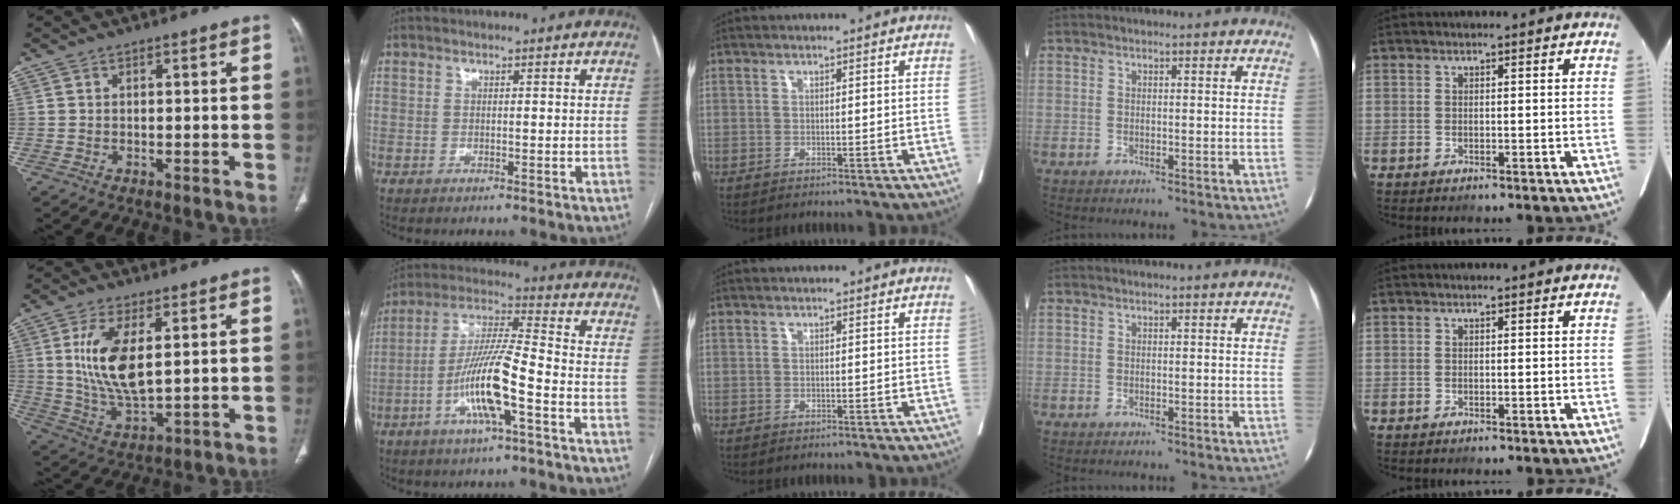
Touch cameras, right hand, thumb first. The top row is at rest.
{"thumb": {"total": 12.2, "force": [2.6, 5.3, 10.7], "torque": [-0.213, -0.023, 0.057]}, "index": {"total": 12.9, "force": [-4.6, 1.1, 12.0], "torque": [-0.237, 0.003, -0.088]}}